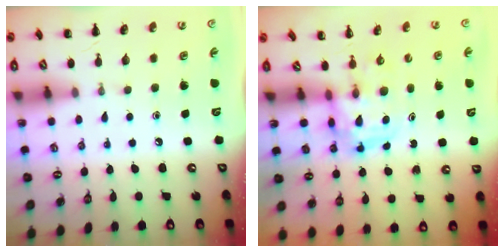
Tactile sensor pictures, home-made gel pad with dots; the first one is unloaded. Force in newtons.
{"total": 3.4, "press": 3.4, "slide": 0.6}